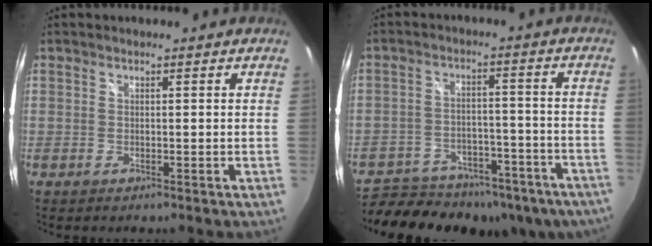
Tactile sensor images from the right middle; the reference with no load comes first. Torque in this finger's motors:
{"motor_torque": [0.23, -1.02, 0.32, 0.06]}